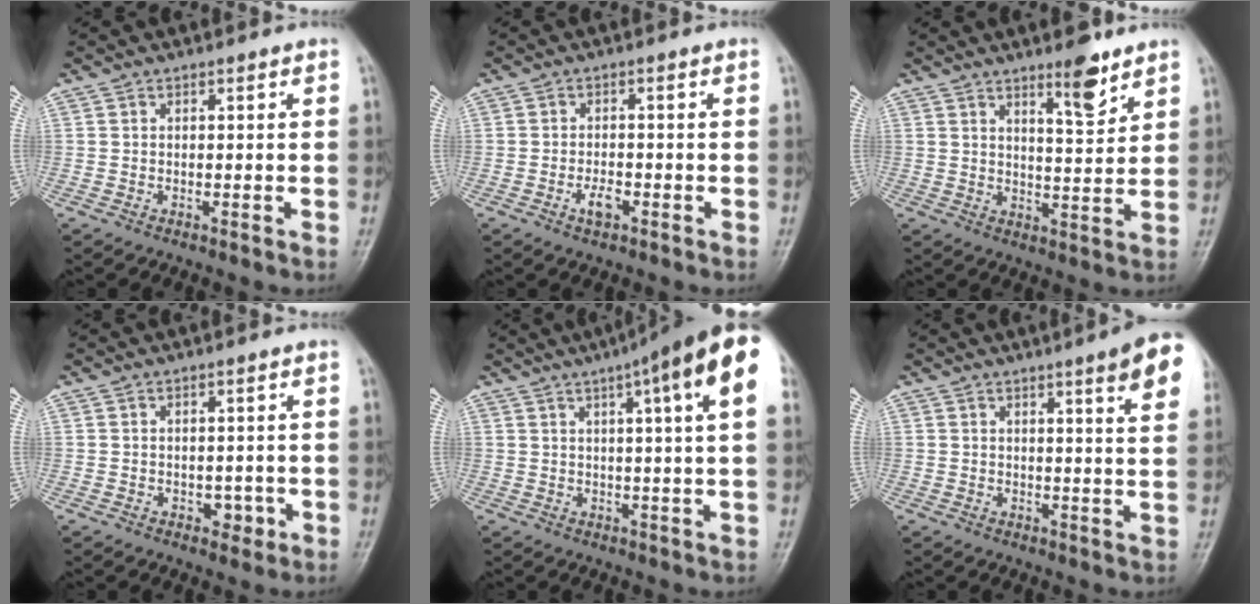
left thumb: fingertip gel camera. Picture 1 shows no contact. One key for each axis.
{"total": 2.9, "fx": -1.4, "fy": 1.3, "fz": 2.1, "tx": -0.037, "ty": 0.008, "tz": -0.025}
{"total": 6.9, "fx": 4.8, "fy": 1.6, "fz": 4.7, "tx": -0.058, "ty": -0.037, "tz": 0.073}
{"total": 2.8, "fx": -0.7, "fy": 2.0, "fz": 1.8, "tx": -0.006, "ty": 0.003, "tz": -0.006}
{"total": 16.7, "fx": 7.7, "fy": 2.0, "fz": 14.7, "tx": -0.207, "ty": 0.008, "tz": 0.094}
{"total": 9.8, "fx": 5.0, "fy": 1.2, "fz": 8.3, "tx": -0.093, "ty": -0.018, "tz": 0.053}